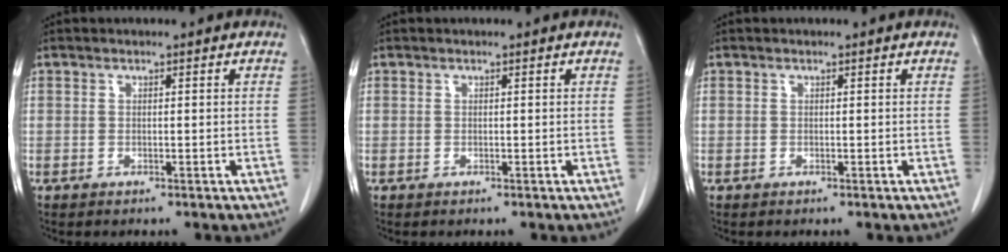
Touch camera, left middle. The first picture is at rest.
{"total": 0.0}
{"total": 0.0}